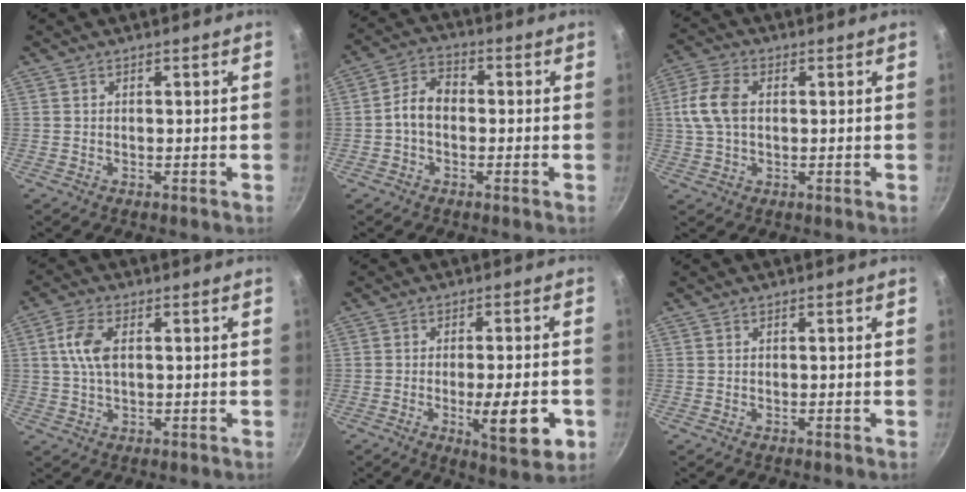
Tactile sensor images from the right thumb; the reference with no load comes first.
{"total": 6.1, "force": [-0.8, 4.3, 4.3], "torque": [-0.062, 0.026, -0.027]}
{"total": 8.1, "force": [0.9, 5.1, 6.3], "torque": [-0.133, 0.017, 0.012]}
{"total": 6.0, "force": [1.1, 3.2, 5.0], "torque": [-0.101, 0.008, 0.019]}
{"total": 11.1, "force": [-3.1, 3.0, 10.2], "torque": [-0.133, 0.000, -0.040]}
{"total": 0.0}